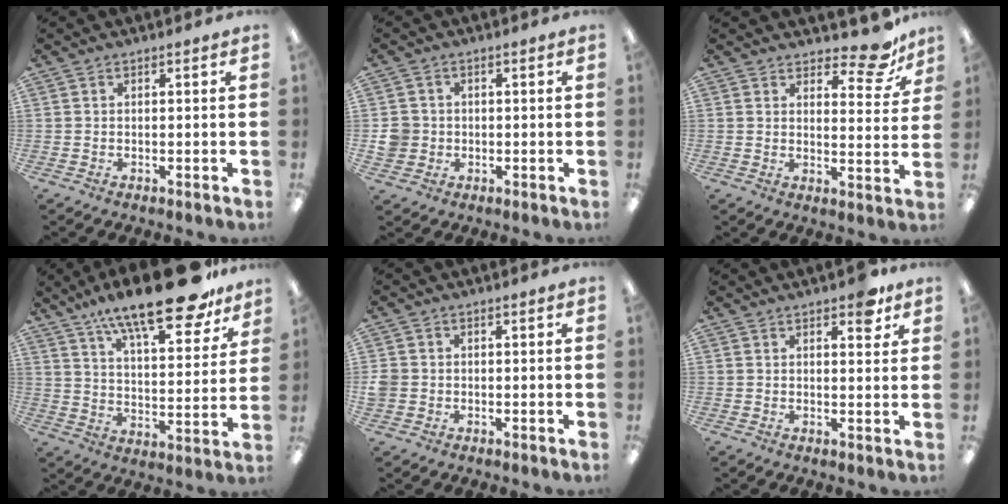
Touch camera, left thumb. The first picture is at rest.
{"total": 4.8, "force": [-0.3, 4.7, 1.1], "torque": [-0.025, 0.008, -0.005]}
{"total": 9.5, "force": [7.4, 3.4, 4.8], "torque": [-0.043, -0.053, 0.124]}
{"total": 20.9, "force": [15.6, 6.2, 12.5], "torque": [-0.190, -0.100, 0.257]}
{"total": 2.7, "force": [-0.4, 2.6, 0.6], "torque": [-0.010, 0.005, -0.008]}
{"total": 4.7, "force": [3.2, 2.1, 2.8], "torque": [-0.023, -0.014, 0.048]}